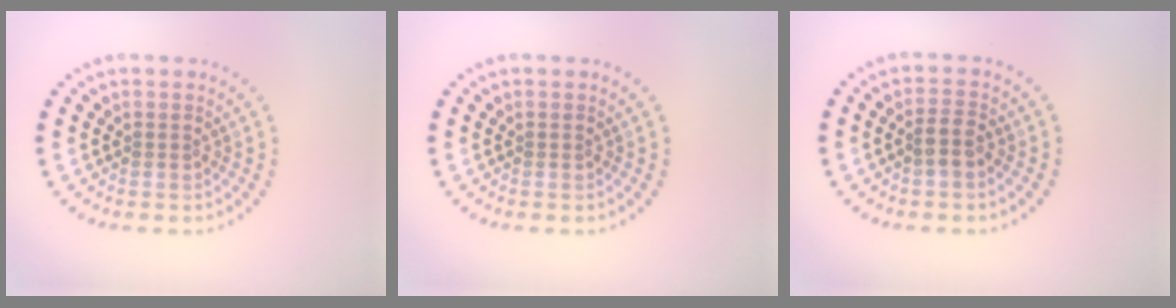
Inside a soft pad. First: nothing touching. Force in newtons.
{"total": 0.0}
{"total": 2.0, "press": 1.8, "slide": 0.8}